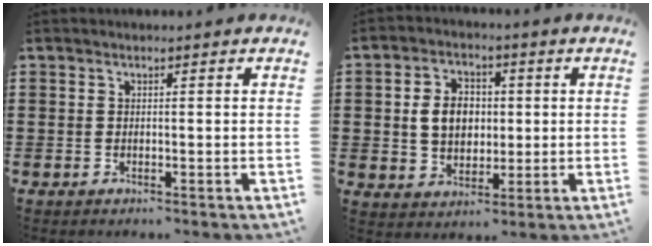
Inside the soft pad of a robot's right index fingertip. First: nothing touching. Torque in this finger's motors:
{"motor_torque": [0.43, 0.00, 0.26, 0.07]}